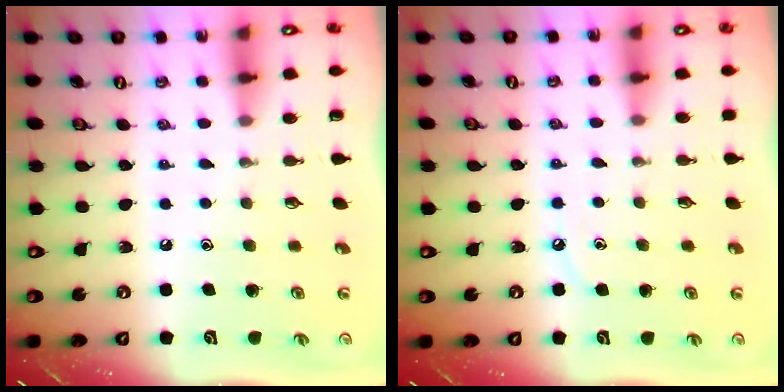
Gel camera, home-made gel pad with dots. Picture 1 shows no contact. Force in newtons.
{"total": 4.3, "press": 4.3, "slide": 0.6}